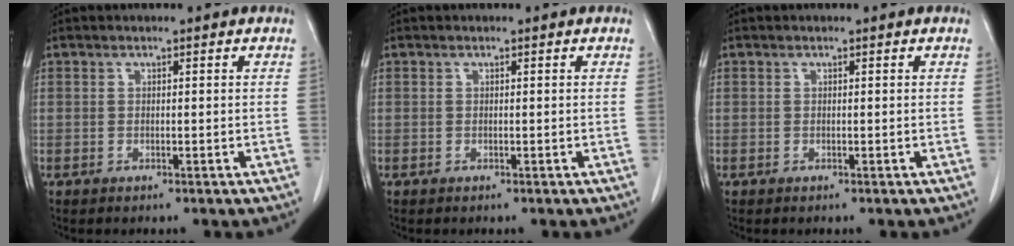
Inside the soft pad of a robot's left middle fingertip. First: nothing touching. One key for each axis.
{"total": 0.0}
{"total": 0.0}